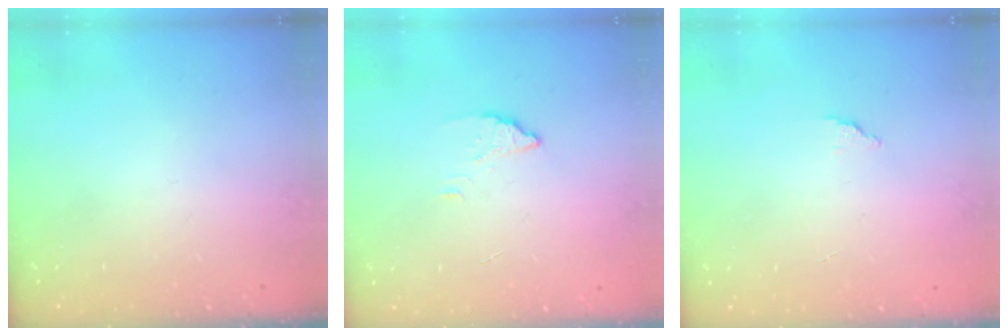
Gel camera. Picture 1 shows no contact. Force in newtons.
{"total": 2.7, "press": 2.7, "slide": 0.2}
{"total": 1.5, "press": 1.5, "slide": 0.1}